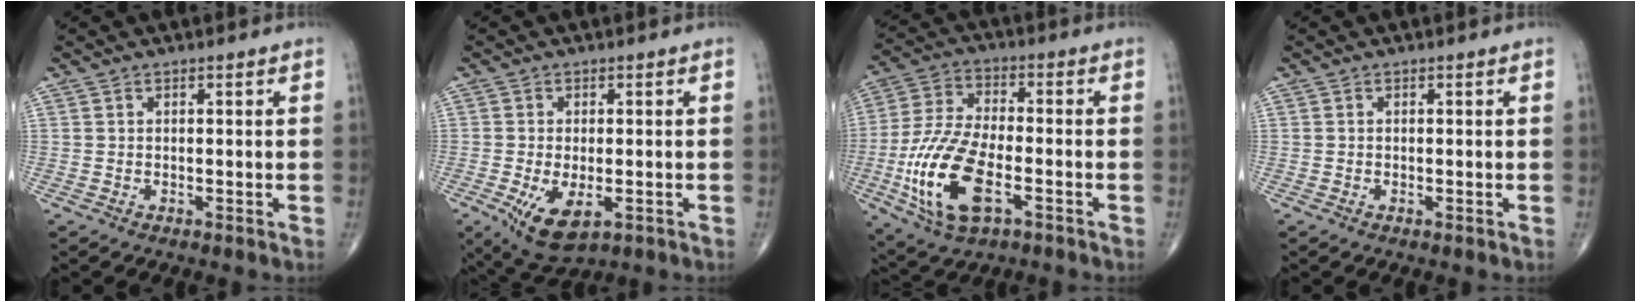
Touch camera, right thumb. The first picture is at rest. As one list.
[{"total": 8.2, "force": [-2.7, 4.0, 6.7], "torque": [-0.114, -0.013, -0.035]}, {"total": 17.1, "force": [-5.4, 7.9, 14.2], "torque": [-0.294, 0.016, -0.096]}, {"total": 0.0}]